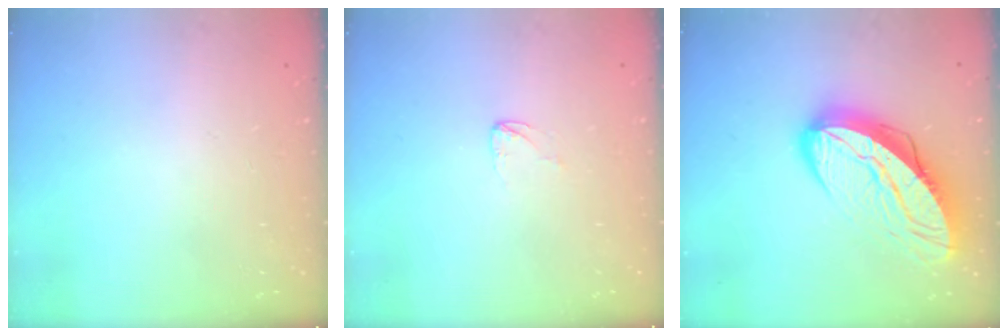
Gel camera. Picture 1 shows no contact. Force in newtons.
{"total": 3.0, "press": 3.0, "slide": 0.1}
{"total": 16.2, "press": 16.1, "slide": 1.3}